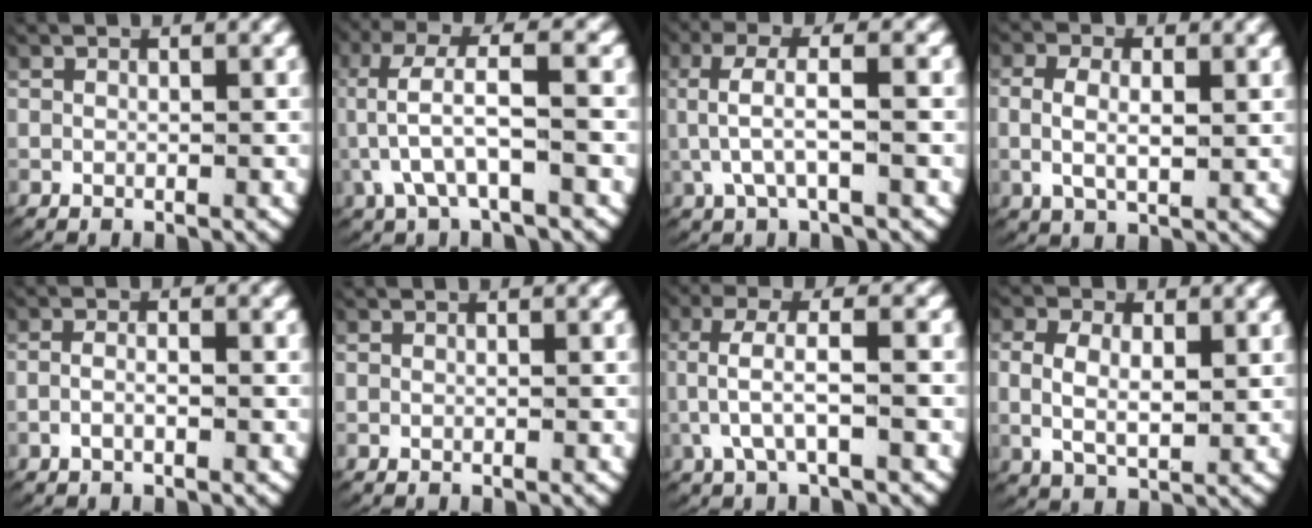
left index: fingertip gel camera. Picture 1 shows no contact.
{"total": 6.0, "force": [0.7, 3.1, 5.1], "torque": [-0.128, 0.000, 0.014]}
{"total": 4.5, "force": [0.7, 1.8, 4.1], "torque": [-0.093, 0.006, 0.012]}
{"total": 3.6, "force": [0.4, 2.0, 2.9], "torque": [-0.067, -0.010, 0.014]}
{"total": 1.6, "force": [-0.8, 0.5, 1.3], "torque": [-0.033, -0.005, -0.014]}
{"total": 0.0}
{"total": 4.4, "force": [0.2, 1.8, 4.0], "torque": [-0.097, -0.002, 0.005]}
{"total": 4.8, "force": [0.5, 3.2, 3.5], "torque": [-0.081, -0.012, 0.015]}